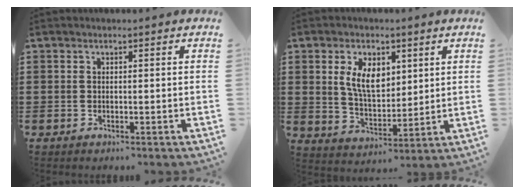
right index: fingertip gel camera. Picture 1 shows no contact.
{"total": 7.3, "force": [2.6, 4.1, 5.5], "torque": [-0.111, 0.009, 0.045]}